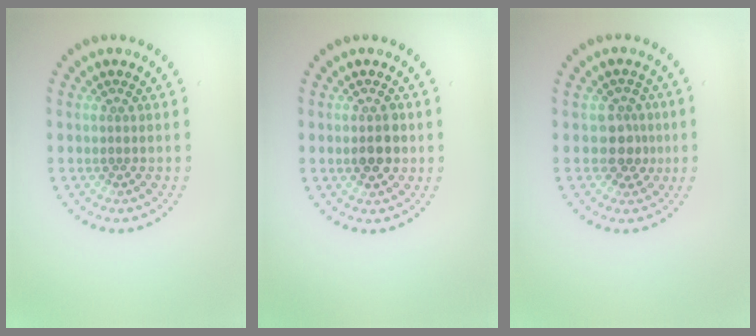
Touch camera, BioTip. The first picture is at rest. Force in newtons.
{"total": 2.3, "press": 2.3, "slide": 0.2}
{"total": 2.6, "press": 2.4, "slide": 1.1}